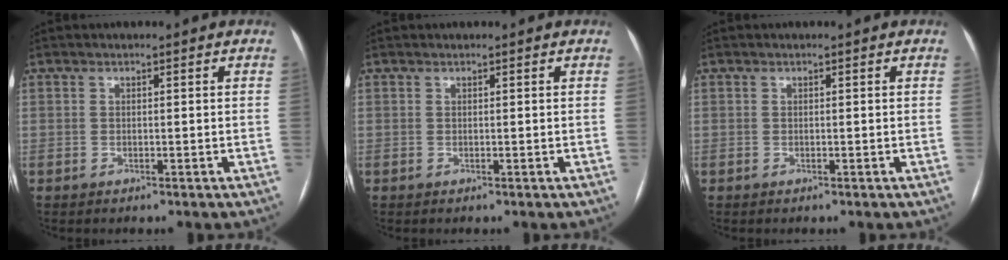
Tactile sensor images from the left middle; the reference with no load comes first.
{"total": 0.0}
{"total": 0.0}